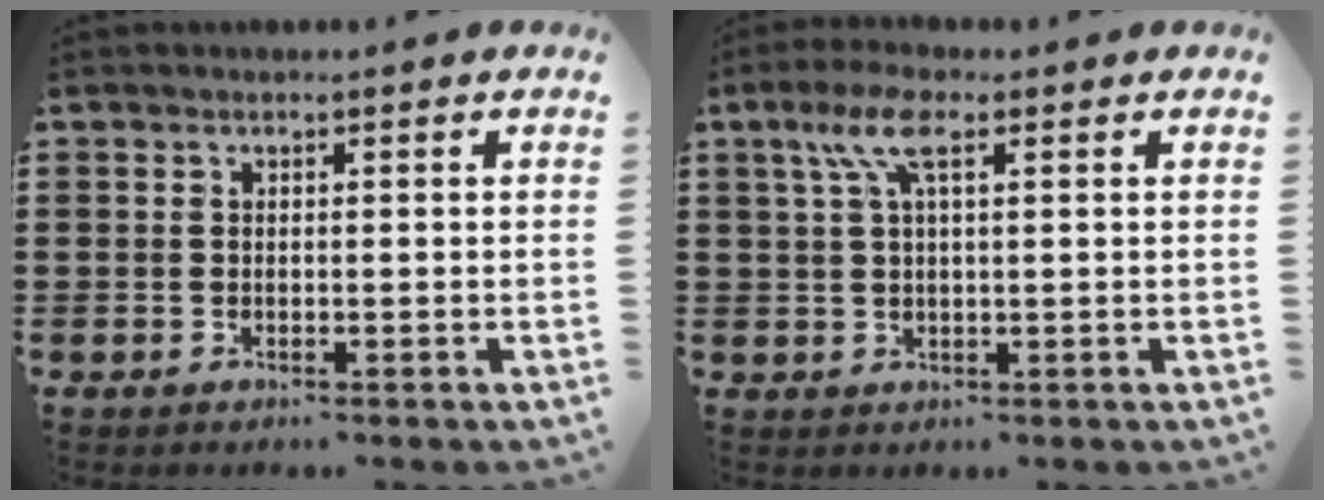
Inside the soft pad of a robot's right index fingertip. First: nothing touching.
{"total": 5.6, "force": [2.4, 1.6, 4.8], "torque": [-0.105, 0.009, 0.040]}